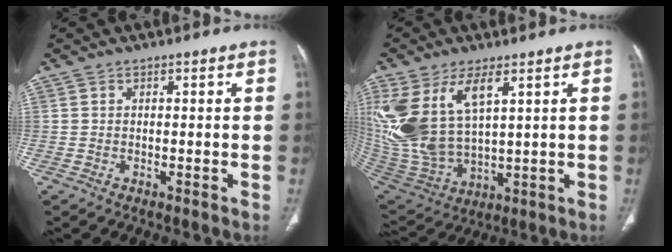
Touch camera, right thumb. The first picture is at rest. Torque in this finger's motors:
{"motor_torque": [1.30, 3.71, 1.99, 0.78, 0.28]}